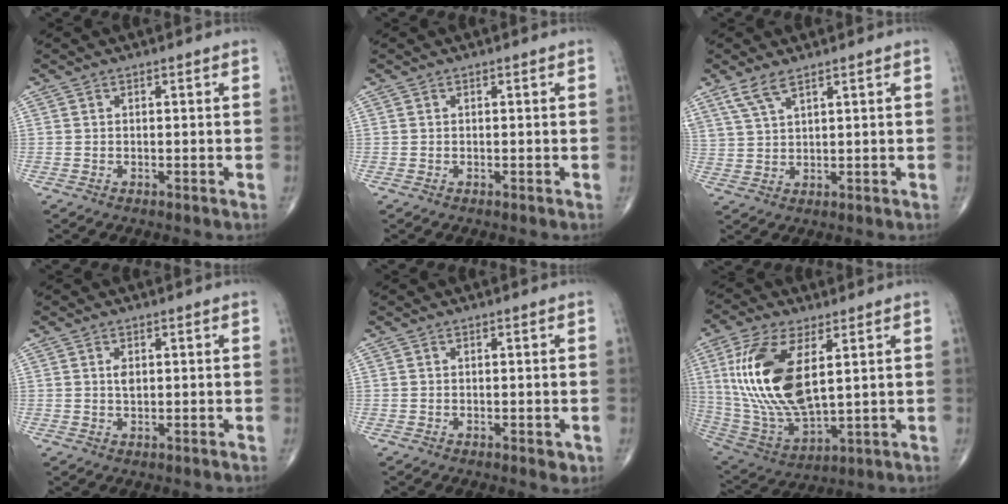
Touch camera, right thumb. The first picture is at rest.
{"total": 0.0}
{"total": 4.5, "force": [3.2, 1.2, 2.9], "torque": [-0.071, -0.007, 0.073]}
{"total": 1.8, "force": [0.4, 1.0, 1.4], "torque": [-0.024, -0.002, 0.008]}
{"total": 1.5, "force": [-0.4, 0.7, 1.2], "torque": [-0.007, -0.001, -0.006]}
{"total": 20.0, "force": [4.6, 9.1, 17.2], "torque": [-0.357, -0.025, 0.098]}